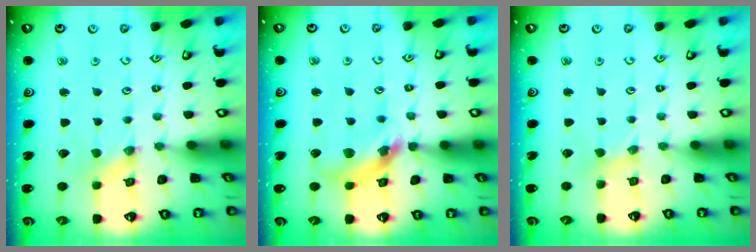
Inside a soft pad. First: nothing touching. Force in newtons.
{"total": 12.8, "press": 12.7, "slide": 1.5}
{"total": 1.6, "press": 1.5, "slide": 0.3}